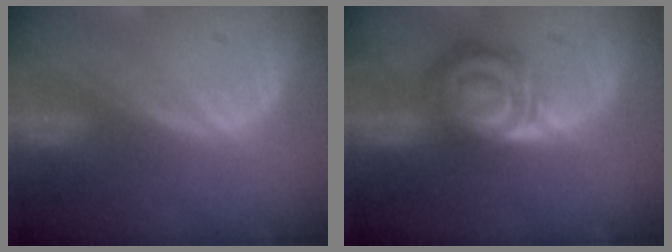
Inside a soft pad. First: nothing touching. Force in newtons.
{"total": 8.0, "press": 7.1, "slide": 3.8}